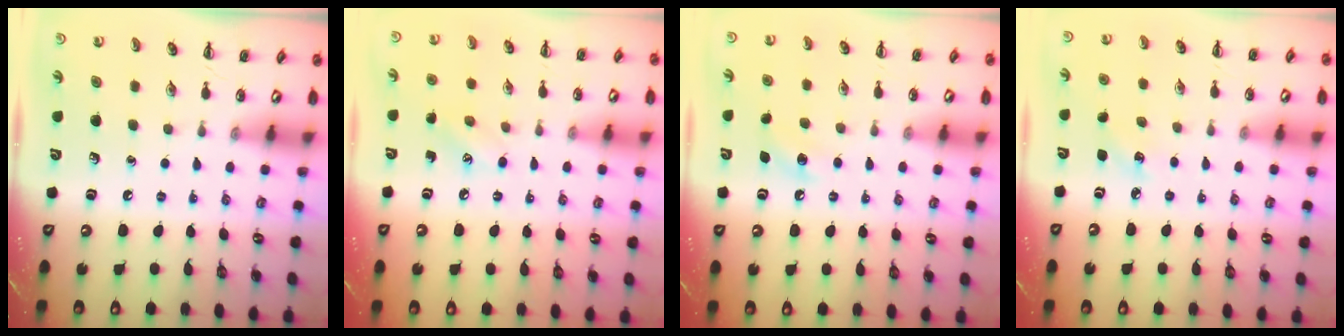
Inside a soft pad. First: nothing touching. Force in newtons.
{"total": 5.8, "press": 5.6, "slide": 1.5}
{"total": 6.0, "press": 5.8, "slide": 1.6}
{"total": 3.9, "press": 3.7, "slide": 1.1}